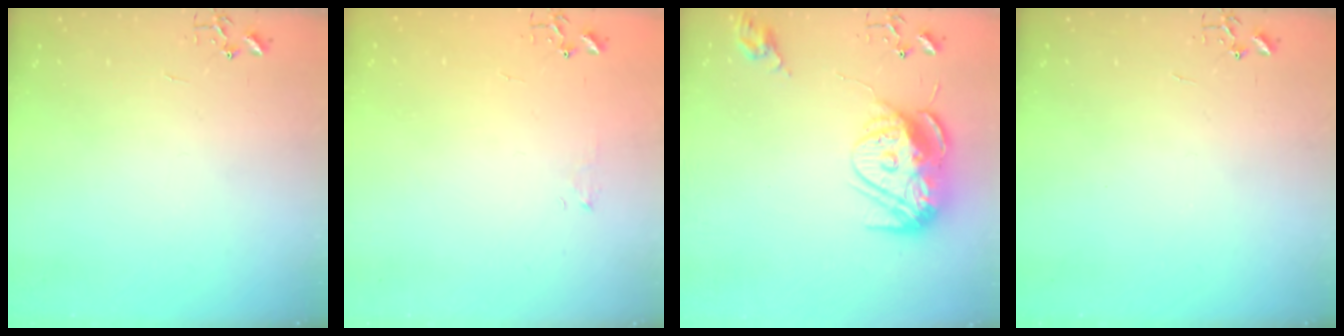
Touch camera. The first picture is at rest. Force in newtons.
{"total": 3.8, "press": 3.8, "slide": 0.5}
{"total": 14.9, "press": 14.8, "slide": 1.2}
{"total": 0.0}